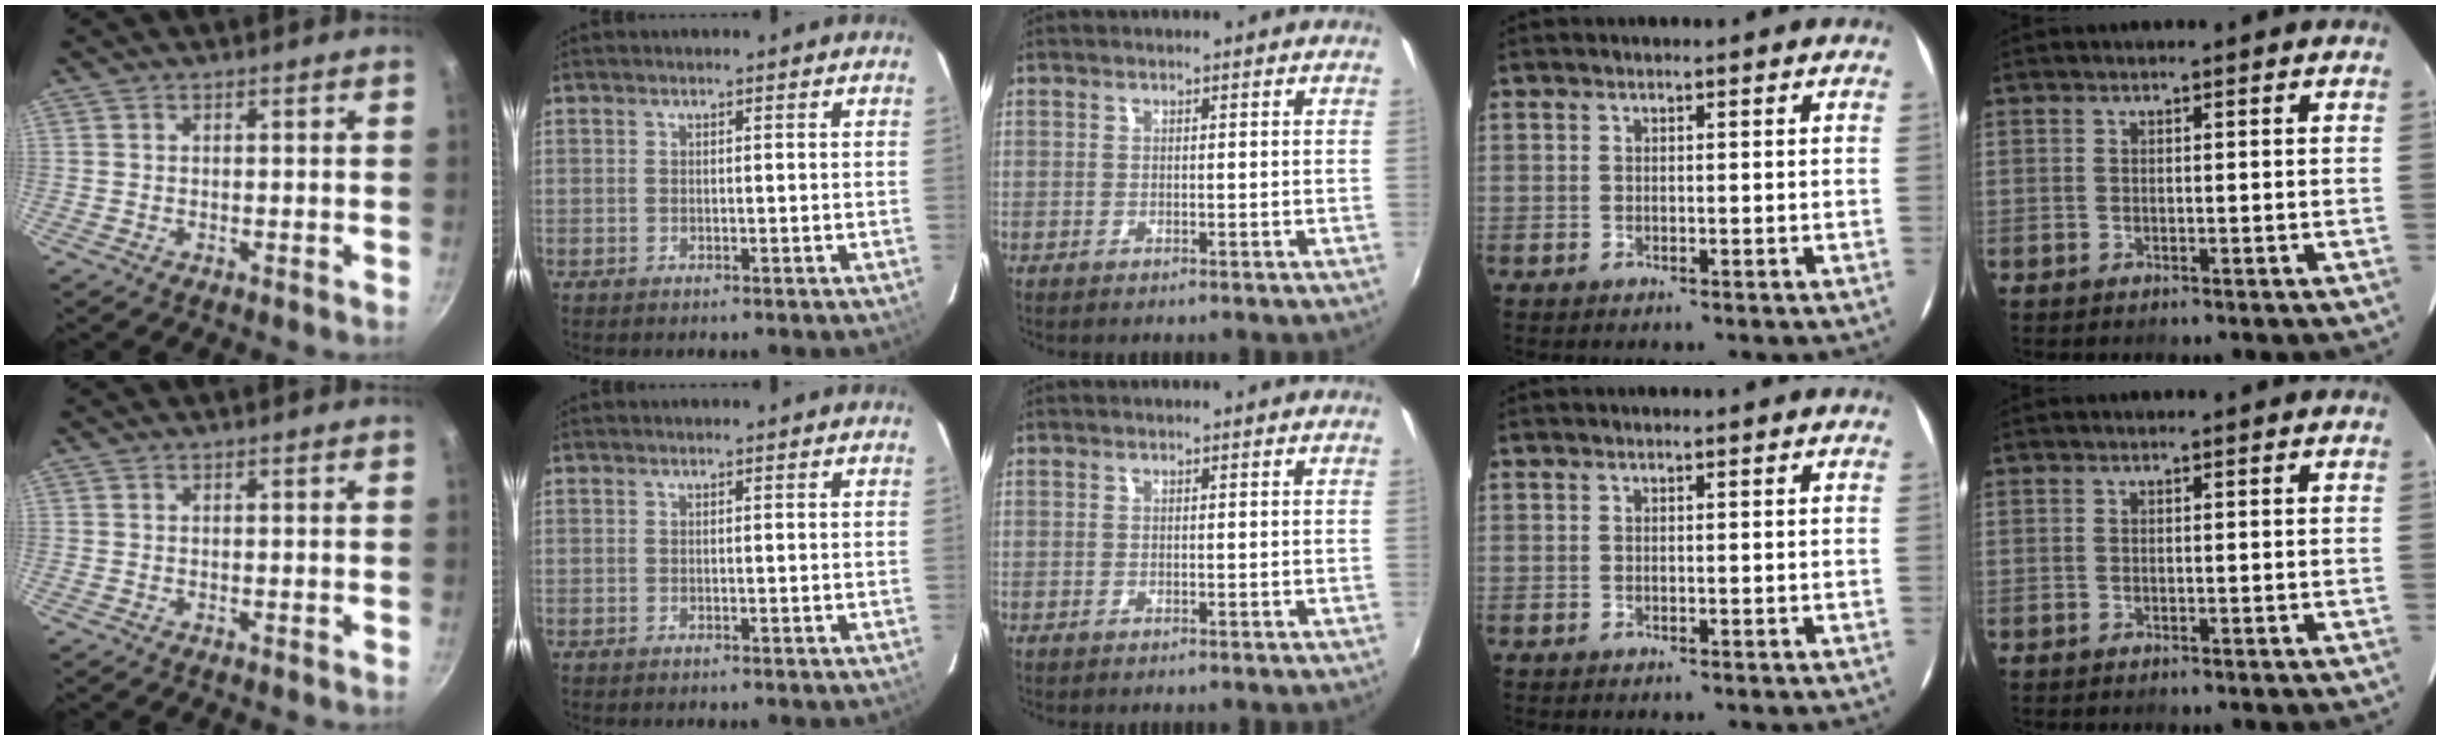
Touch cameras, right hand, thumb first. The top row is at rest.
{}